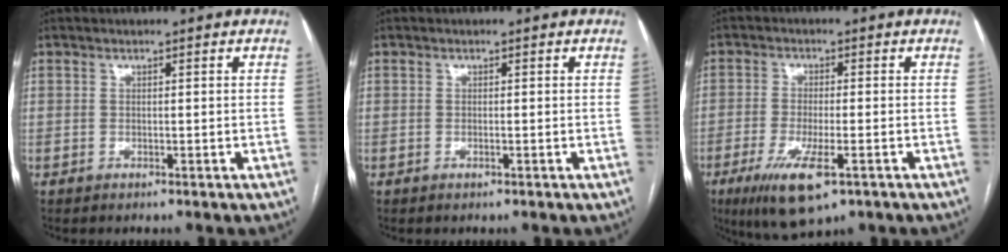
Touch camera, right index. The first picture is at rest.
{"total": 0.0}
{"total": 9.5, "force": [-4.9, 2.4, 7.8], "torque": [-0.142, -0.023, -0.077]}